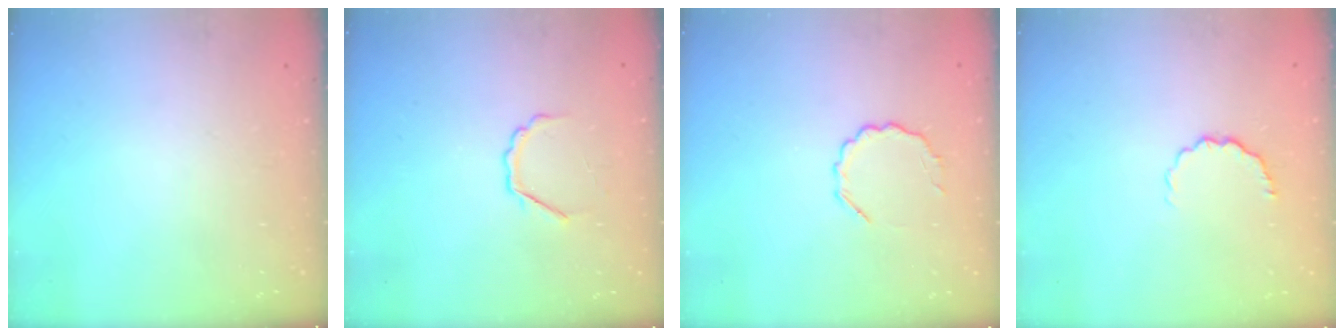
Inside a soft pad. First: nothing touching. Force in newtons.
{"total": 3.6, "press": 3.5, "slide": 0.8}
{"total": 5.7, "press": 5.5, "slide": 1.3}
{"total": 4.8, "press": 4.6, "slide": 1.4}